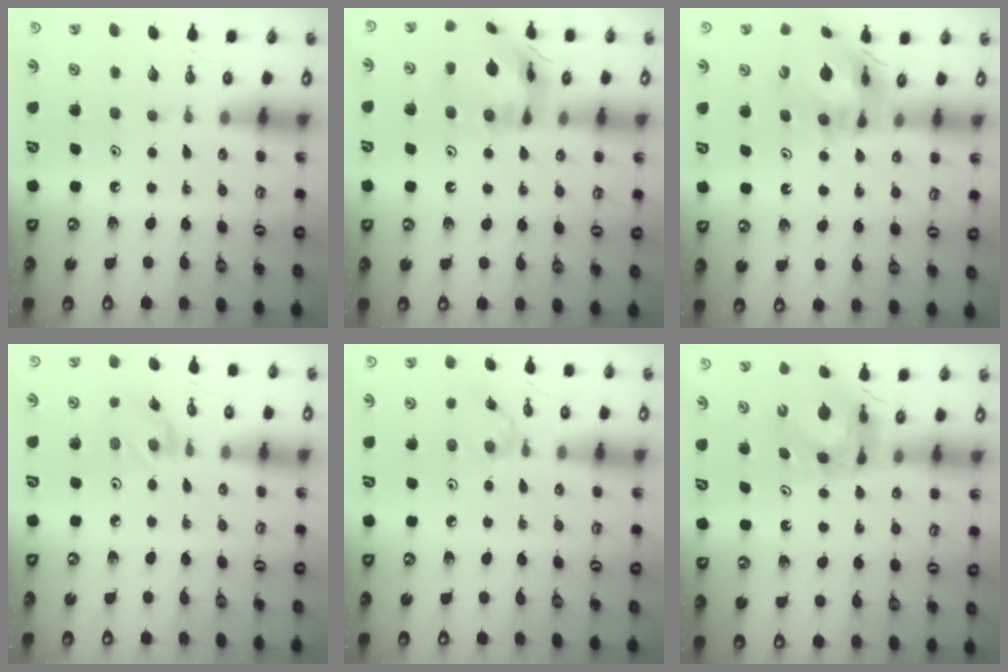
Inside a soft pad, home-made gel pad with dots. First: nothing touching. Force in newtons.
{"total": 15.0, "press": 14.9, "slide": 1.7}
{"total": 13.0, "press": 12.9, "slide": 1.4}
{"total": 1.5, "press": 1.4, "slide": 0.3}
{"total": 2.6, "press": 2.5, "slide": 0.5}
{"total": 6.6, "press": 6.5, "slide": 0.8}